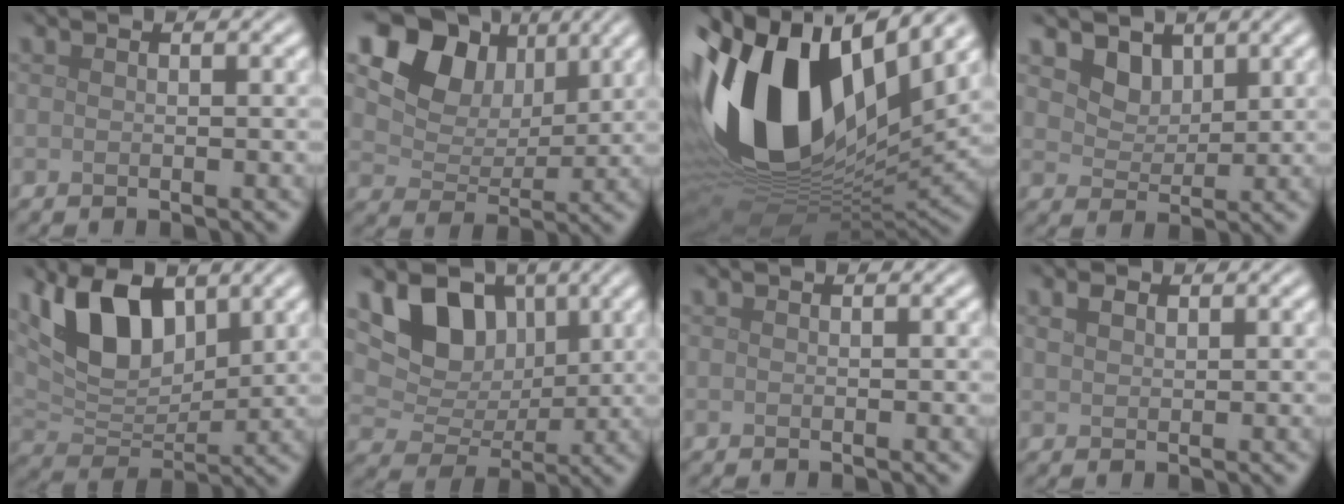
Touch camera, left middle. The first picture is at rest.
{"total": 10.7, "force": [5.5, 7.3, 5.5], "torque": [-0.117, 0.024, 0.086]}
{"total": 17.6, "force": [3.0, 10.2, 14.1], "torque": [-0.306, -0.004, 0.052]}
{"total": 3.6, "force": [2.2, 2.4, 1.4], "torque": [-0.041, -0.024, 0.053]}
{"total": 7.8, "force": [3.7, 4.2, 5.4], "torque": [-0.111, -0.003, 0.068]}
{"total": 6.6, "force": [2.5, 4.8, 3.7], "torque": [-0.061, -0.001, 0.029]}
{"total": 0.0}
{"total": 1.1, "force": [0.7, 0.7, 0.6], "torque": [-0.017, 0.001, 0.013]}